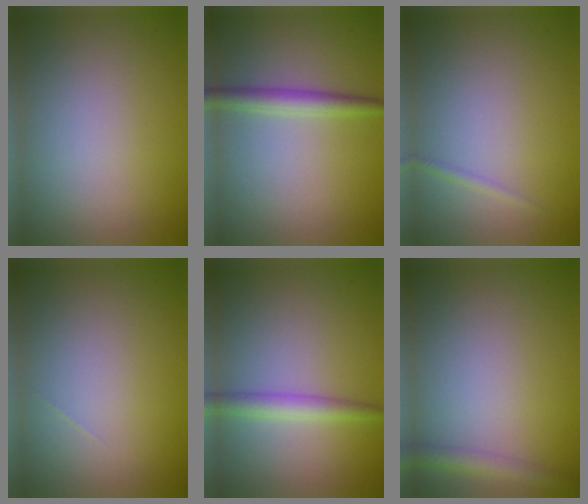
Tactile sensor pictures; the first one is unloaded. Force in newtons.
{"total": 2.5, "press": 2.5, "slide": 0.0}
{"total": 0.6, "press": 0.6, "slide": 0.1}
{"total": 0.0}
{"total": 2.3, "press": 2.3, "slide": 0.0}
{"total": 2.2, "press": 2.2, "slide": 0.1}